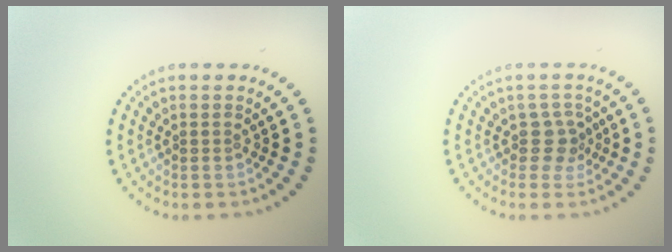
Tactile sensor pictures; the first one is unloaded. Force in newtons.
{"total": 2.0, "press": 1.5, "slide": 1.3}